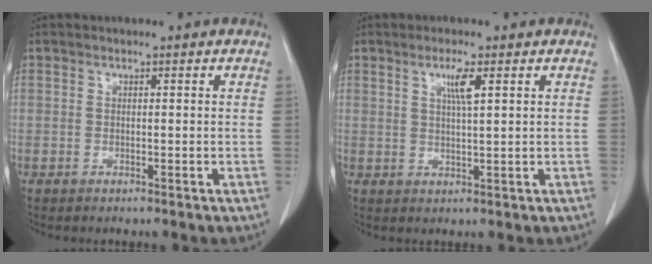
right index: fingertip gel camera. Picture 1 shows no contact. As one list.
[{"total": 3.3, "force": [1.4, -0.1, 3.0], "torque": [-0.055, -0.004, 0.025]}]